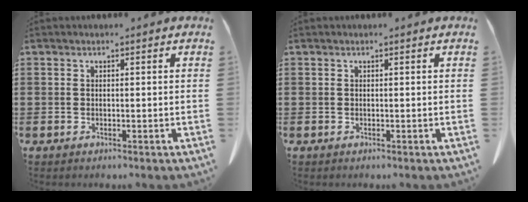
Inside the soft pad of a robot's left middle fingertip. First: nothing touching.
{"total": 0.0}